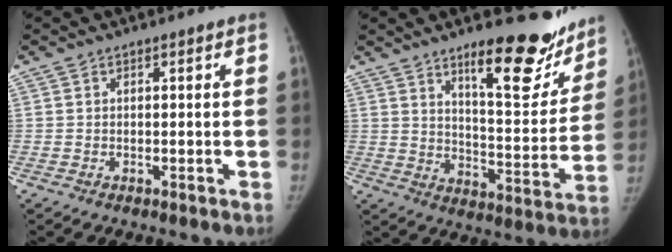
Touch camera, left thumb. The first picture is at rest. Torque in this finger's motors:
{"motor_torque": [1.09, -0.41, 1.44, -1.33, 0.26]}